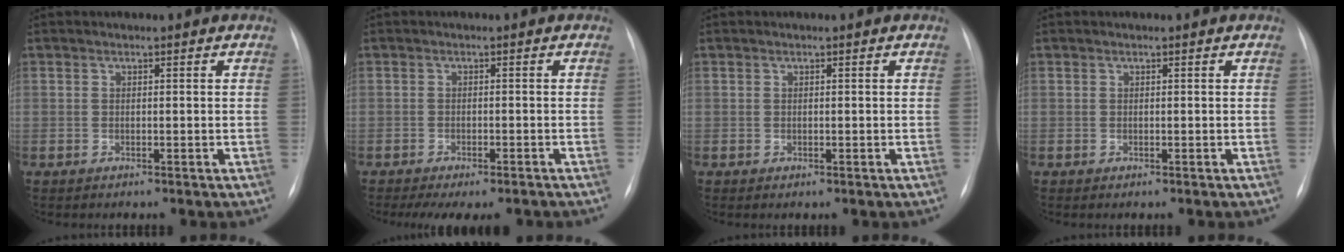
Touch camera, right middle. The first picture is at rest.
{"total": 8.9, "force": [-7.2, 2.7, 4.4], "torque": [-0.057, -0.002, -0.093]}
{"total": 0.0}
{"total": 0.0}